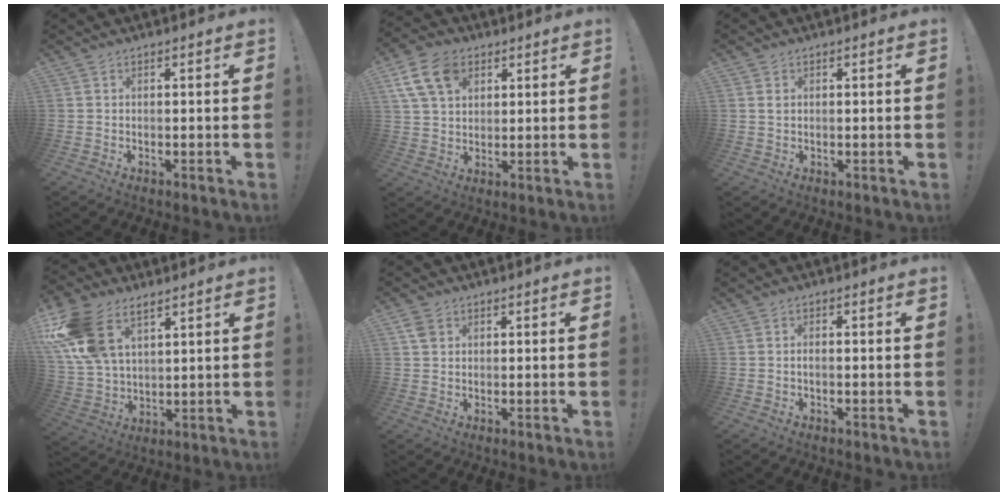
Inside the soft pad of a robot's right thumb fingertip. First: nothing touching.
{"total": 12.5, "force": [5.9, 8.7, 6.8], "torque": [-0.132, -0.021, 0.114]}
{"total": 1.0, "force": [0.7, 0.7, 0.2], "torque": [0.001, 0.000, 0.011]}
{"total": 16.3, "force": [8.9, 9.8, 9.6], "torque": [-0.202, -0.037, 0.170]}
{"total": 3.2, "force": [1.4, 2.4, 1.5], "torque": [-0.023, 0.002, 0.027]}
{"total": 1.1, "force": [-0.4, 0.2, 1.0], "torque": [-0.018, 0.002, -0.006]}